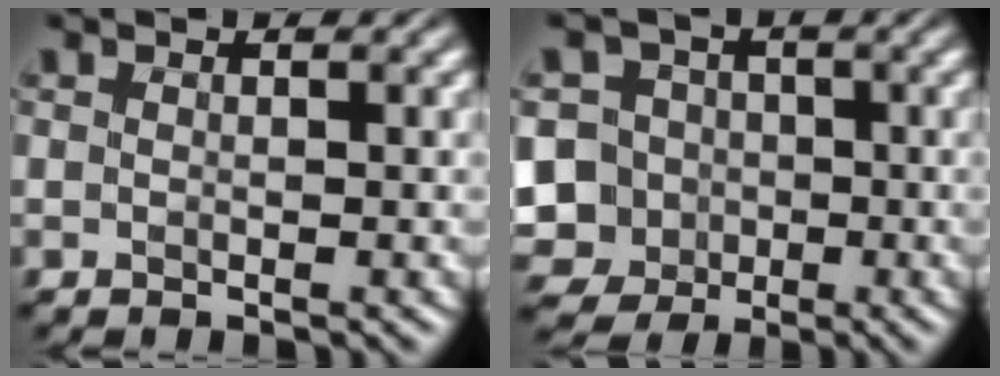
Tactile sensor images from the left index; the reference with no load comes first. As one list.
[{"total": 10.1, "force": [-2.7, 9.2, 3.2], "torque": [-0.084, 0.010, -0.078]}]